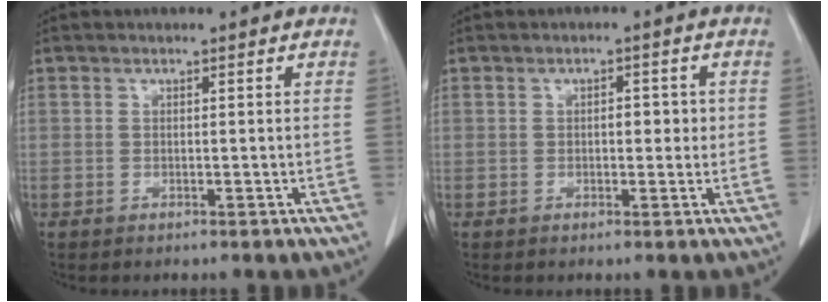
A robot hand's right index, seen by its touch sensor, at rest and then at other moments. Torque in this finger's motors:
{"motor_torque": [0.37, -0.05, 0.09, 0.03]}